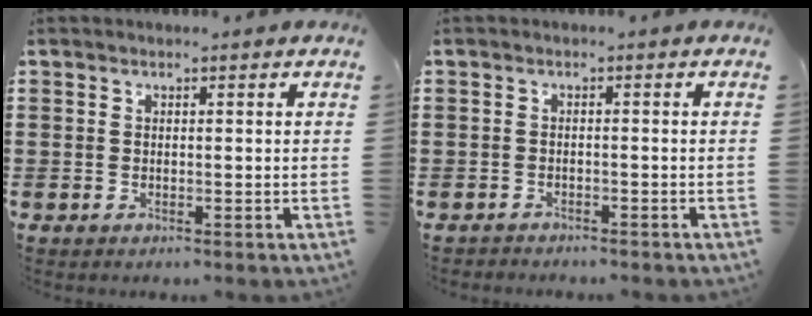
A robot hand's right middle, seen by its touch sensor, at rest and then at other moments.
{"total": 0.8, "force": [-0.8, 0.0, -0.1], "torque": [0.000, 0.003, -0.018]}